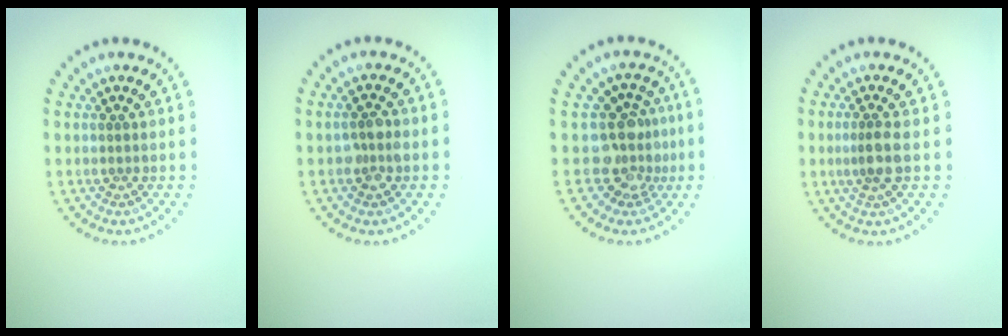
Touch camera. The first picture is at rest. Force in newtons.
{"total": 2.0, "press": 1.9, "slide": 0.3}
{"total": 3.6, "press": 2.7, "slide": 2.4}
{"total": 2.1, "press": 1.7, "slide": 1.3}